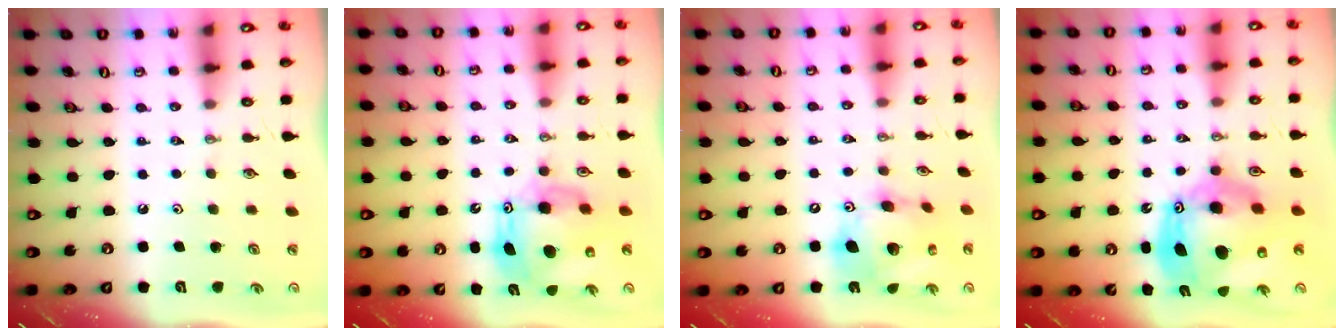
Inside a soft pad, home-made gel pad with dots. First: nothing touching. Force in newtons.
{"total": 14.2, "press": 14.2, "slide": 1.5}
{"total": 16.0, "press": 15.9, "slide": 2.0}
{"total": 19.1, "press": 19.0, "slide": 1.7}